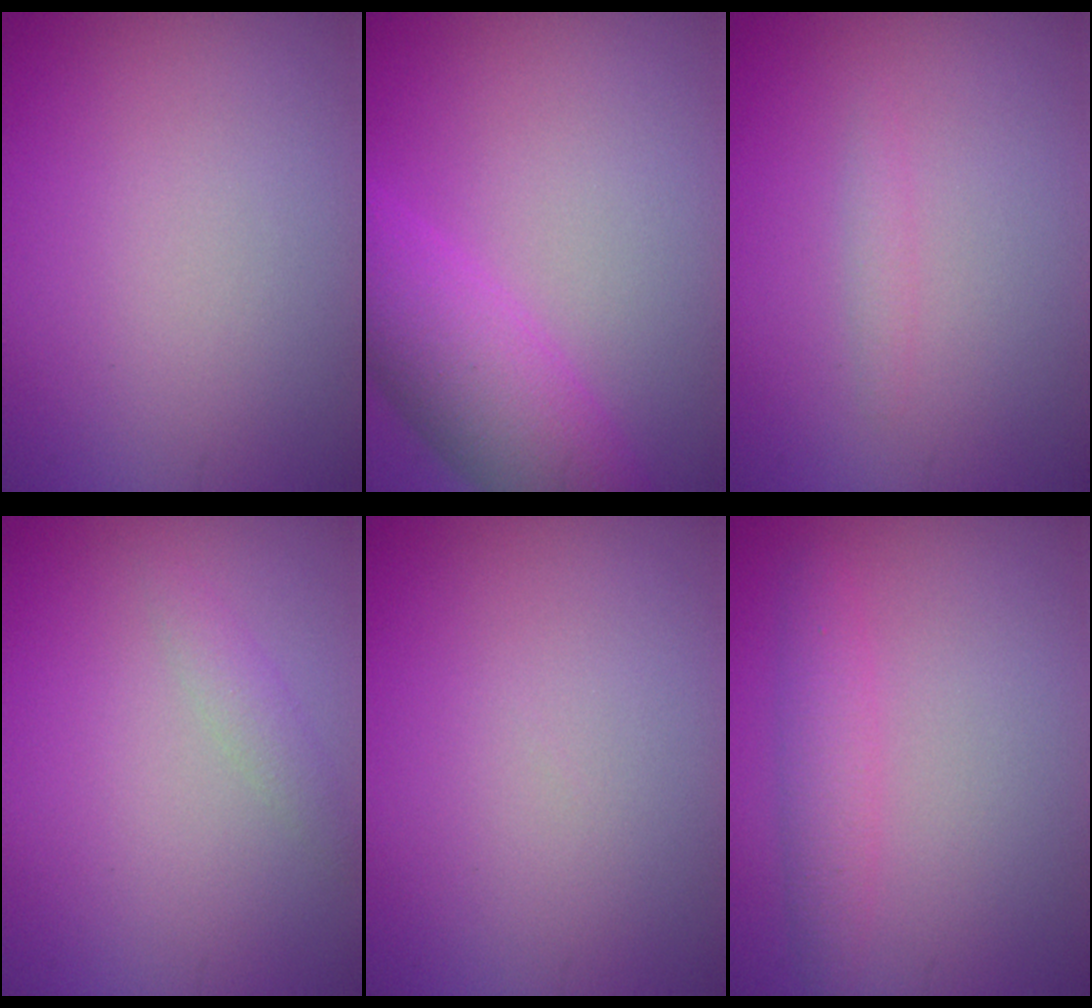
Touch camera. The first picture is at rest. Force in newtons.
{"total": 6.0, "press": 6.0, "slide": 0.3}
{"total": 0.8, "press": 0.8, "slide": 0.0}
{"total": 1.3, "press": 1.3, "slide": 0.1}
{"total": 0.0}
{"total": 2.3, "press": 2.3, "slide": 0.2}